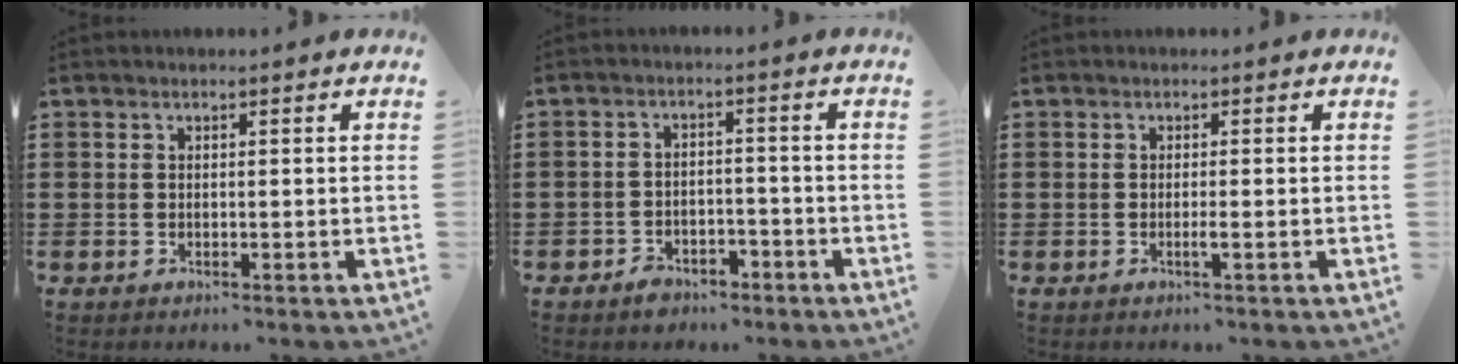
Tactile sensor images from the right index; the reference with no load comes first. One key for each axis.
{"total": 3.0, "fx": -2.6, "fy": 1.4, "fz": 0.5, "tx": -0.014, "ty": 0.007, "tz": -0.052}
{"total": 1.0, "fx": -0.4, "fy": 0.0, "fz": 0.9, "tx": -0.024, "ty": -0.007, "tz": -0.009}